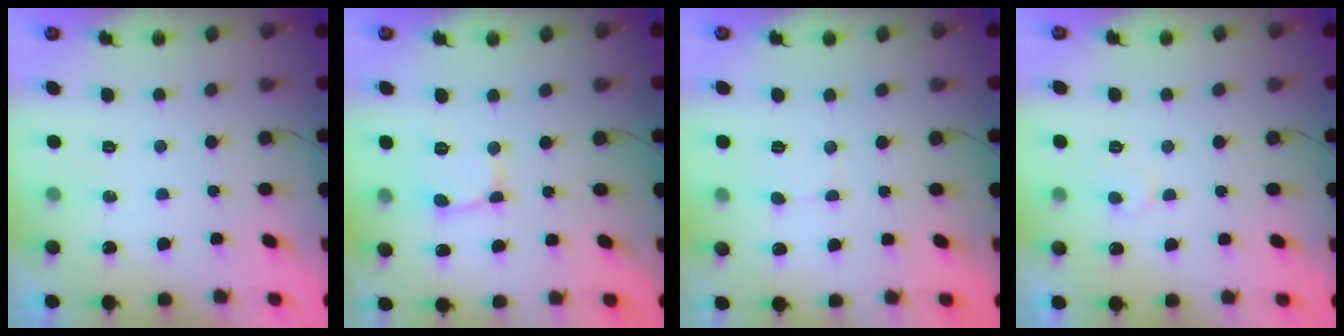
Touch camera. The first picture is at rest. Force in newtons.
{"total": 2.6, "press": 2.6, "slide": 0.2}
{"total": 4.3, "press": 4.3, "slide": 0.4}
{"total": 4.6, "press": 4.6, "slide": 0.4}